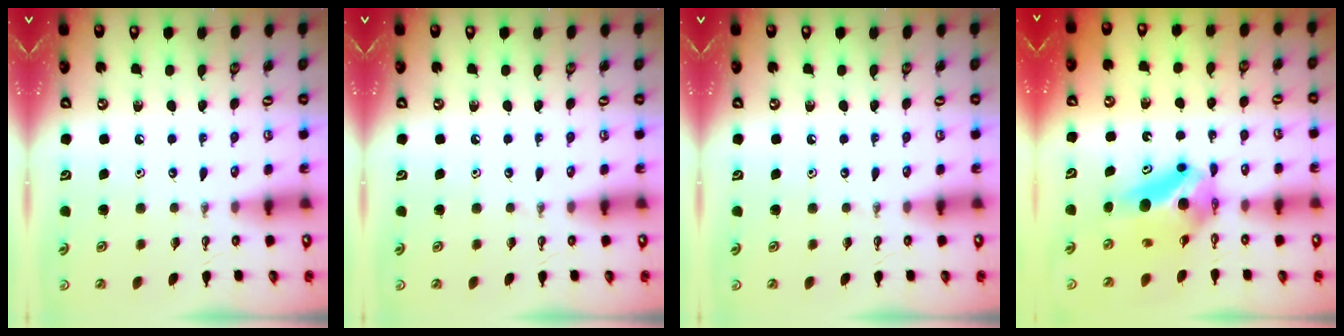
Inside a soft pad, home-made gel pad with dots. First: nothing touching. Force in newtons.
{"total": 0.0}
{"total": 0.0}
{"total": 6.7, "press": 5.9, "slide": 3.1}